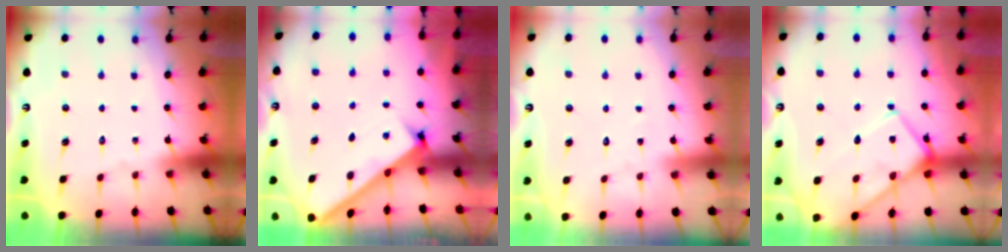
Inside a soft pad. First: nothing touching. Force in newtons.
{"total": 2.8, "press": 2.7, "slide": 0.4}
{"total": 2.6, "press": 2.6, "slide": 0.2}
{"total": 12.8, "press": 12.7, "slide": 1.4}